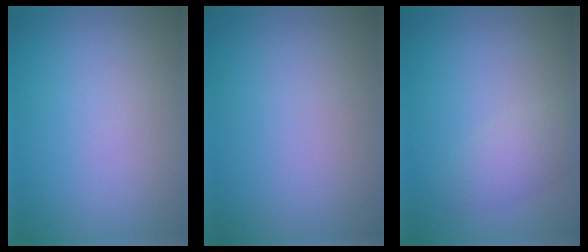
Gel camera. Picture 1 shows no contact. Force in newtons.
{"total": 0.0}
{"total": 2.4, "press": 2.4, "slide": 0.1}